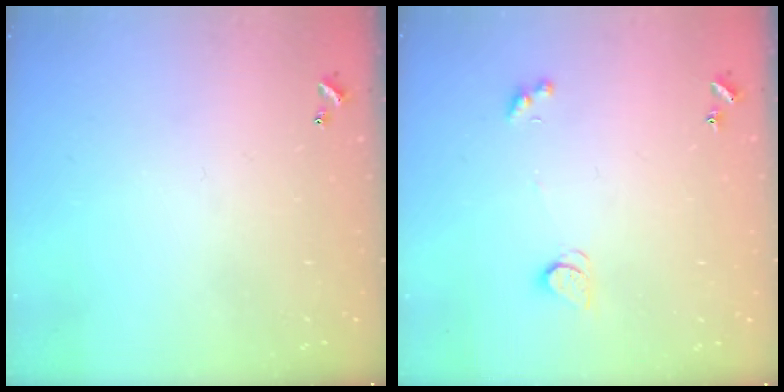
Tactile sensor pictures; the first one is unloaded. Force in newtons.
{"total": 2.3, "press": 2.2, "slide": 0.5}